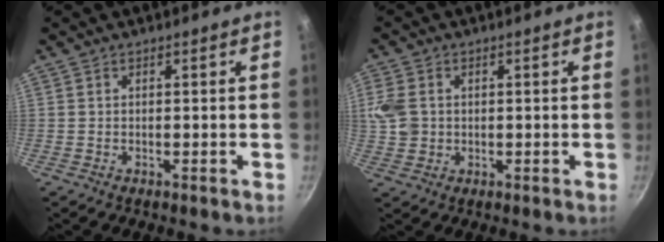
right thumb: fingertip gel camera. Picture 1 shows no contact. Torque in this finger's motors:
{"motor_torque": [-0.26, 0.36, 0.41, 0.57, 0.04]}